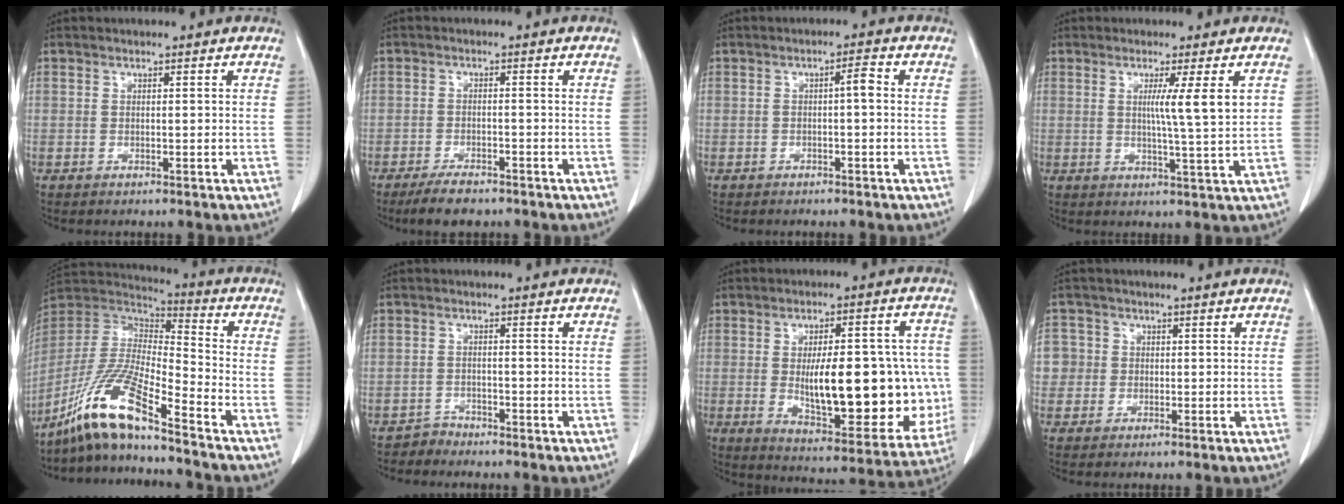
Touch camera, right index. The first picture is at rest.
{"total": 4.5, "force": [-3.6, 1.4, 2.4], "torque": [-0.044, -0.004, -0.059]}
{"total": 2.0, "force": [-0.1, 0.3, 2.0], "torque": [-0.027, 0.008, -0.001]}
{"total": 5.5, "force": [1.5, -1.0, 5.2], "torque": [-0.087, -0.011, 0.022]}
{"total": 14.3, "force": [-10.6, 0.6, 9.5], "torque": [-0.199, -0.013, -0.202]}
{"total": 1.6, "force": [-1.5, 0.4, -0.6], "torque": [0.016, 0.000, -0.029]}
{"total": 21.3, "force": [-1.3, 7.5, 19.9], "torque": [-0.245, 0.015, 0.008]}
{"total": 3.8, "force": [0.1, 3.8, 0.1], "torque": [0.012, 0.016, 0.001]}